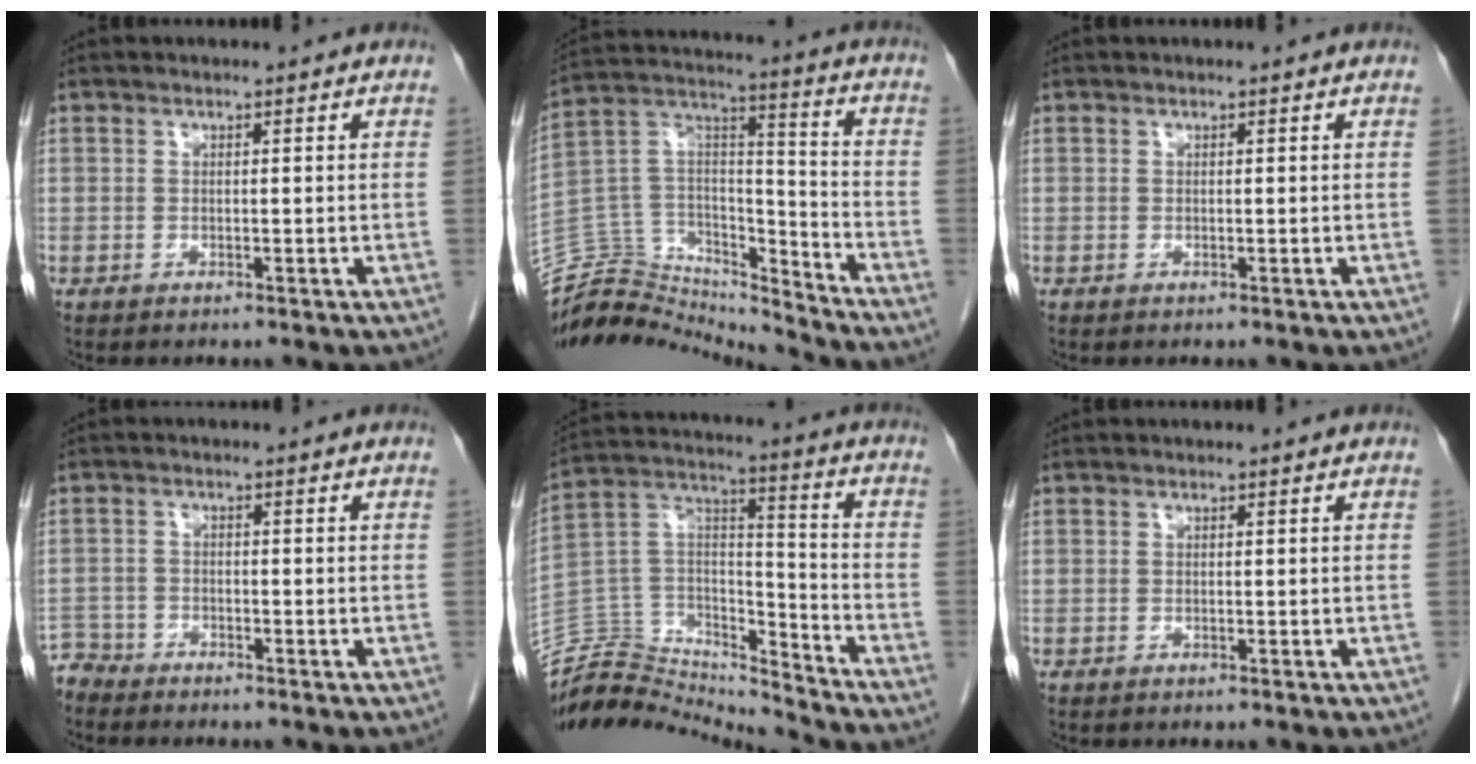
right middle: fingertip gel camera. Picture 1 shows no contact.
{"total": 17.8, "force": [-17.5, 2.4, 1.4], "torque": [-0.023, 0.069, -0.303]}
{"total": 0.0}
{"total": 3.3, "force": [-3.1, 0.5, -1.0], "torque": [0.020, -0.008, -0.063]}
{"total": 17.2, "force": [-17.1, 1.6, 0.8], "torque": [-0.011, 0.063, -0.301]}
{"total": 0.0}